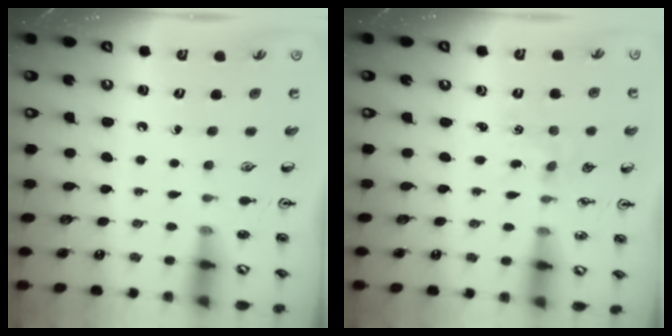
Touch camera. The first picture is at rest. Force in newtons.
{"total": 1.7, "press": 1.6, "slide": 0.2}